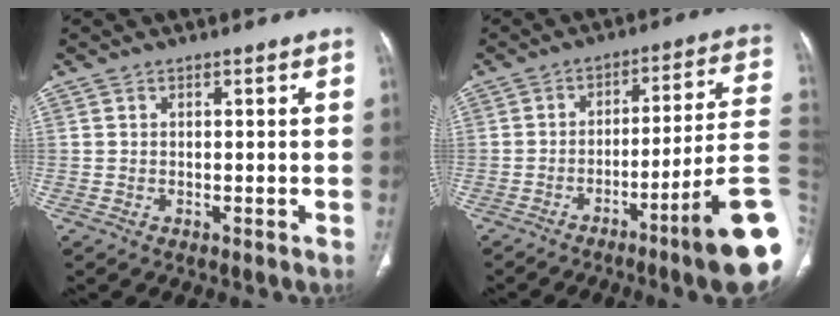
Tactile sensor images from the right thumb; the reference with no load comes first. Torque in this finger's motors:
{"motor_torque": [2.74, 1.01, 1.23, -1.54, 0.34]}